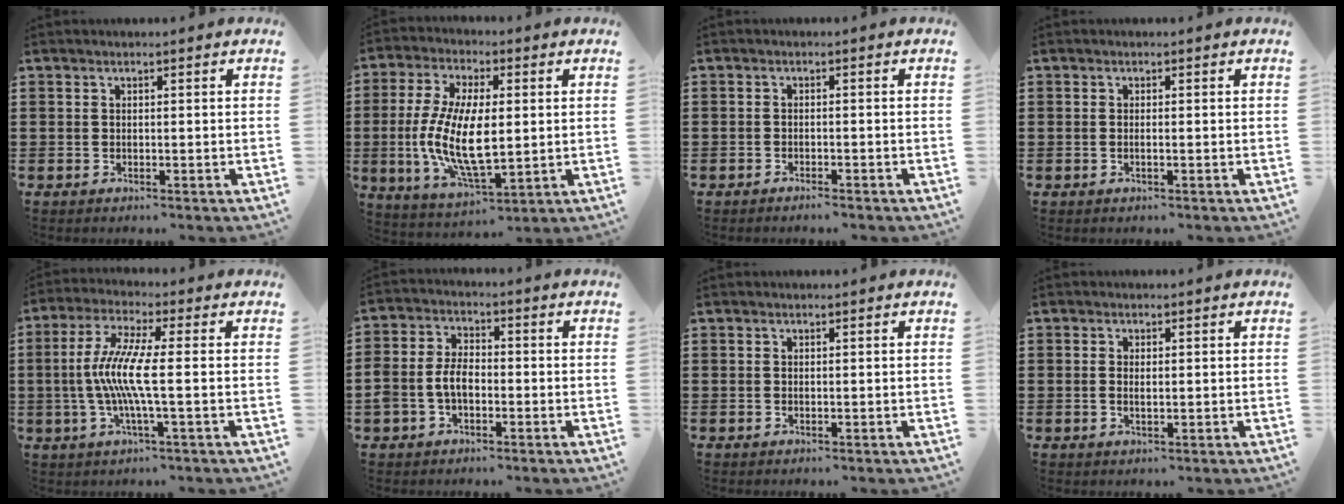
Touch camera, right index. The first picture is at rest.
{"total": 12.1, "force": [-0.4, 5.2, 10.9], "torque": [-0.238, -0.009, -0.010]}
{"total": 1.3, "force": [-1.2, 0.0, 0.0], "torque": [-0.004, -0.001, -0.025]}
{"total": 0.5, "force": [-0.2, -0.1, 0.5], "torque": [-0.008, -0.003, -0.003]}
{"total": 8.5, "force": [-1.0, 0.5, 8.4], "torque": [-0.185, -0.018, -0.031]}
{"total": 4.9, "force": [-1.5, 3.3, 3.3], "torque": [-0.082, 0.001, -0.033]}
{"total": 0.0}
{"total": 1.2, "force": [0.0, 0.6, 1.1], "torque": [-0.023, 0.003, -0.001]}